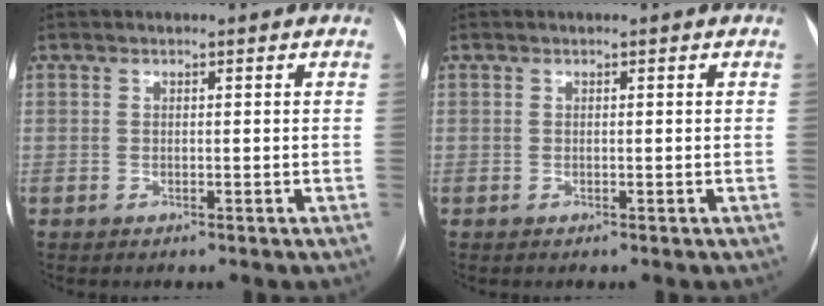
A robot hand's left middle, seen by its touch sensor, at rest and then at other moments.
{"total": 0.0}